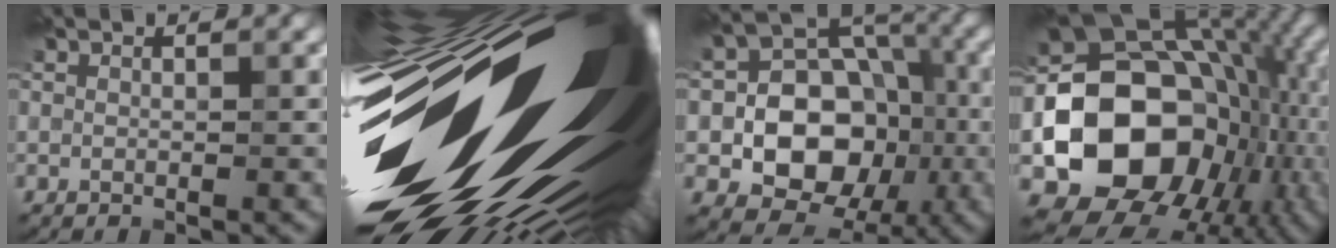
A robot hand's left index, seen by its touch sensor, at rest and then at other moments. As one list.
[{"total": 22.3, "force": [-0.6, 10.9, 19.4], "torque": [-0.320, -0.048, -0.004]}, {"total": 10.2, "force": [-2.2, 7.8, 6.2], "torque": [-0.082, 0.002, -0.042]}, {"total": 16.2, "force": [-2.9, 12.8, 9.5], "torque": [-0.144, -0.012, -0.057]}]